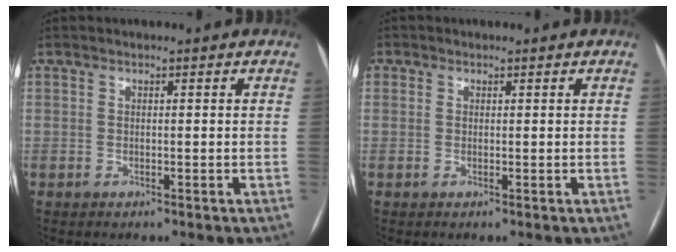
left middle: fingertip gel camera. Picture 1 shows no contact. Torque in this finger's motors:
{"motor_torque": [0.69, -0.45, 0.57, 0.09]}